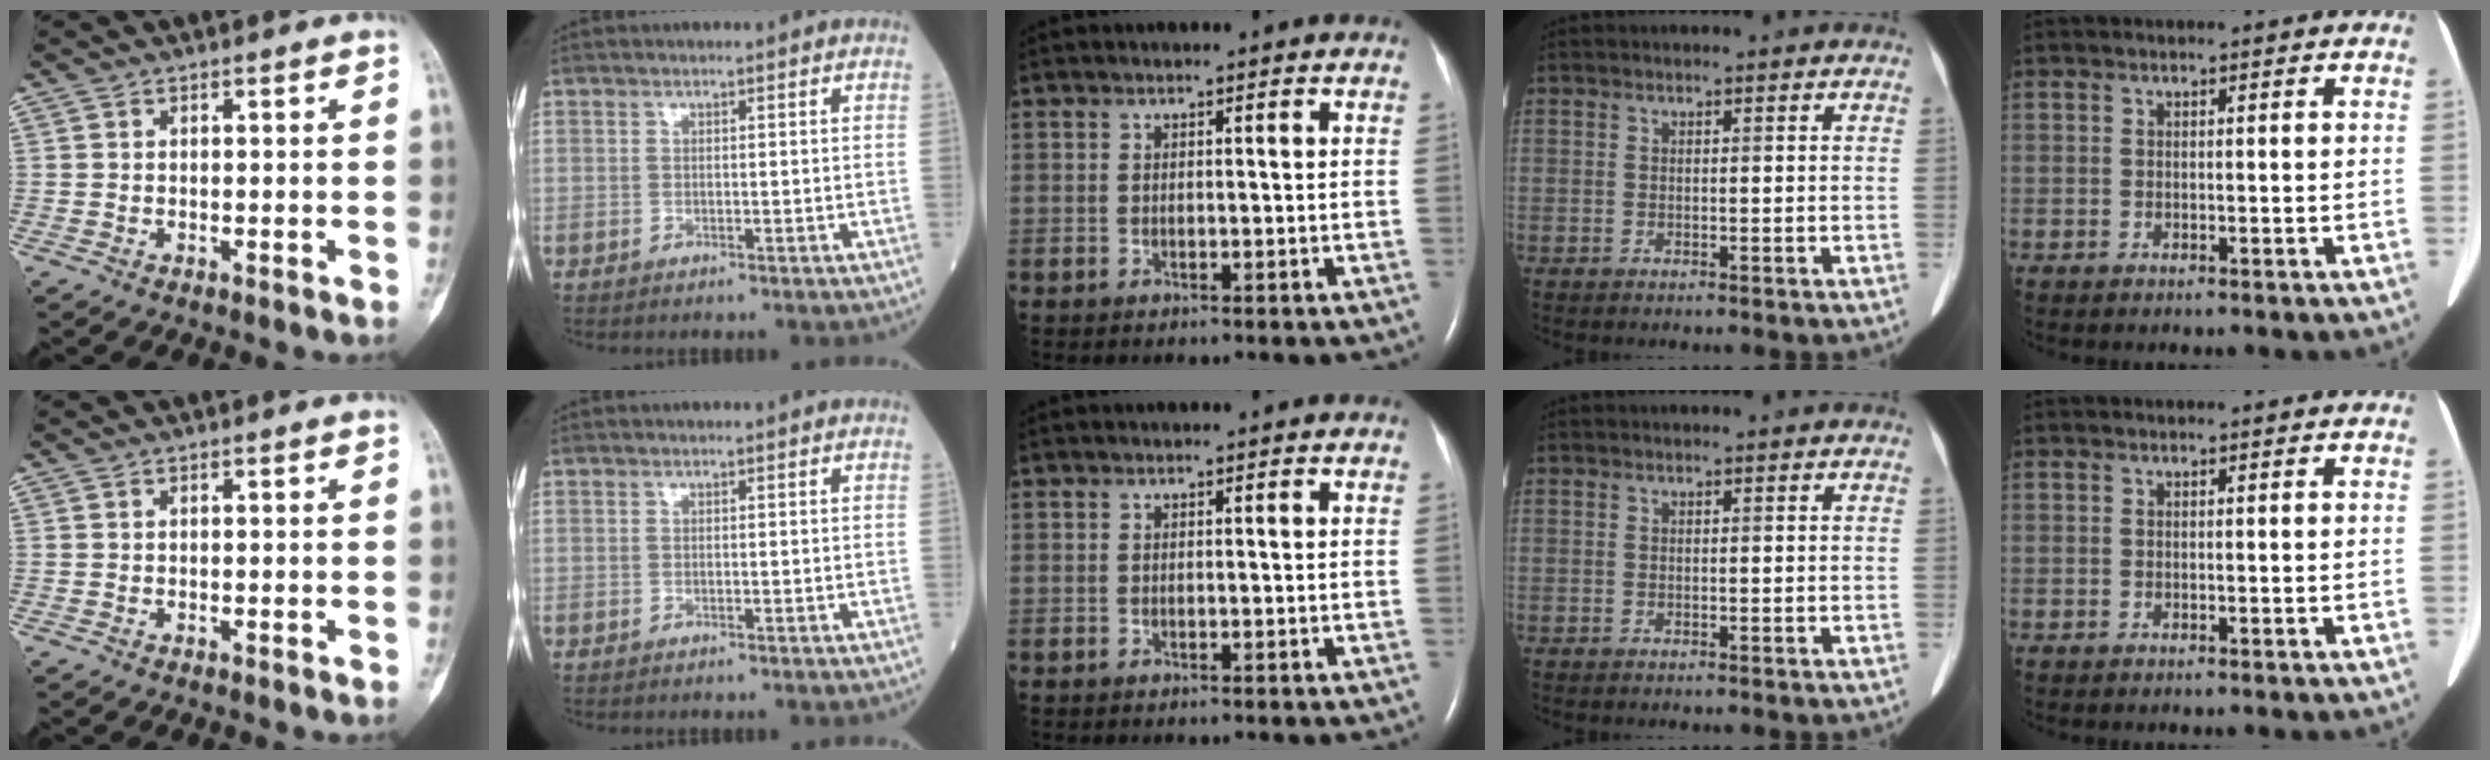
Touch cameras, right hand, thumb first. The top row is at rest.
{}